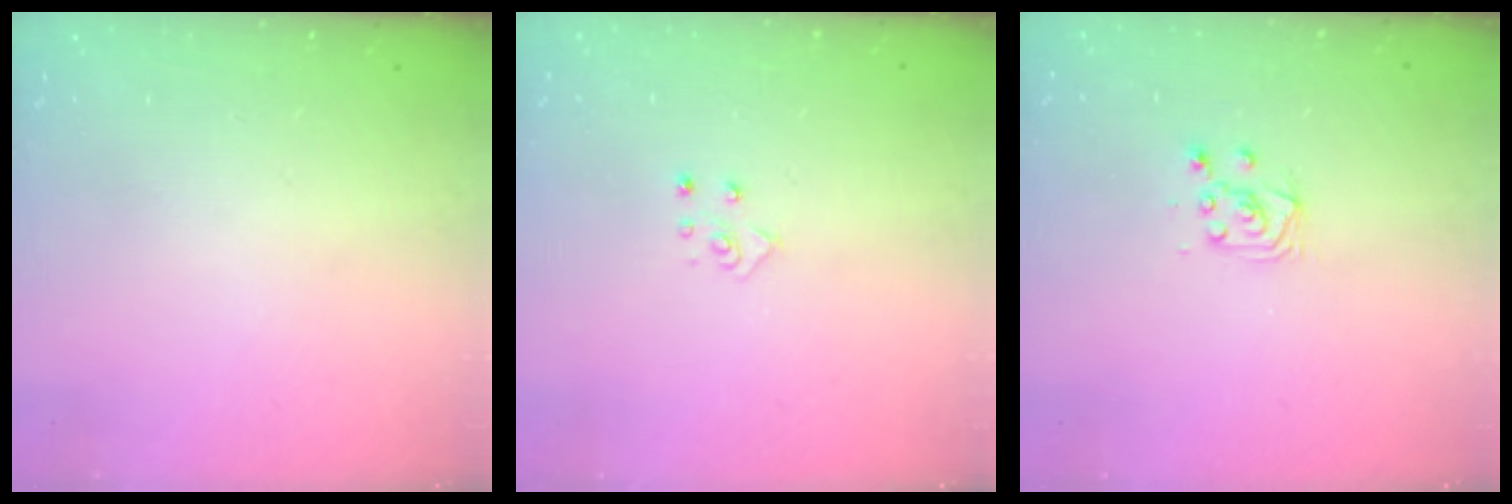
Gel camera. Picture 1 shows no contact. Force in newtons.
{"total": 4.7, "press": 4.7, "slide": 0.4}
{"total": 5.2, "press": 5.2, "slide": 0.5}